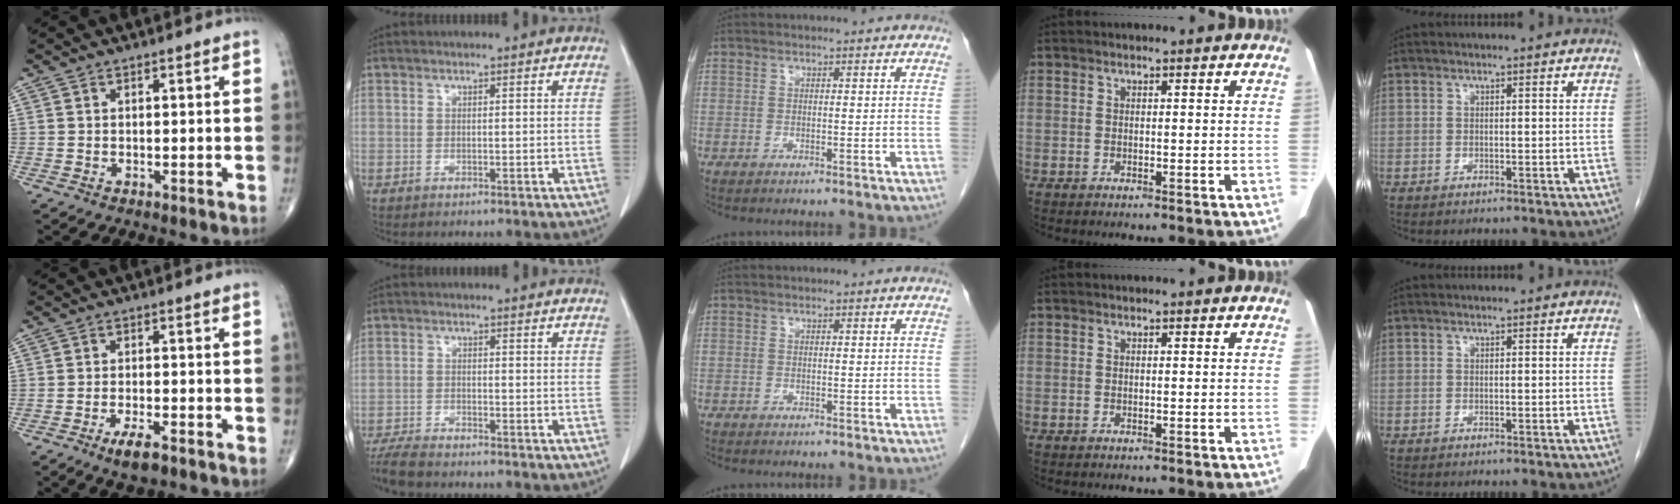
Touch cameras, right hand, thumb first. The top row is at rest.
{"thumb": {"total": 5.0, "force": [-3.1, 1.6, 3.5], "torque": [-0.065, 0.006, -0.051]}, "index": {"total": 5.2, "force": [-4.8, 0.7, 2.0], "torque": [-0.035, -0.016, -0.087]}}